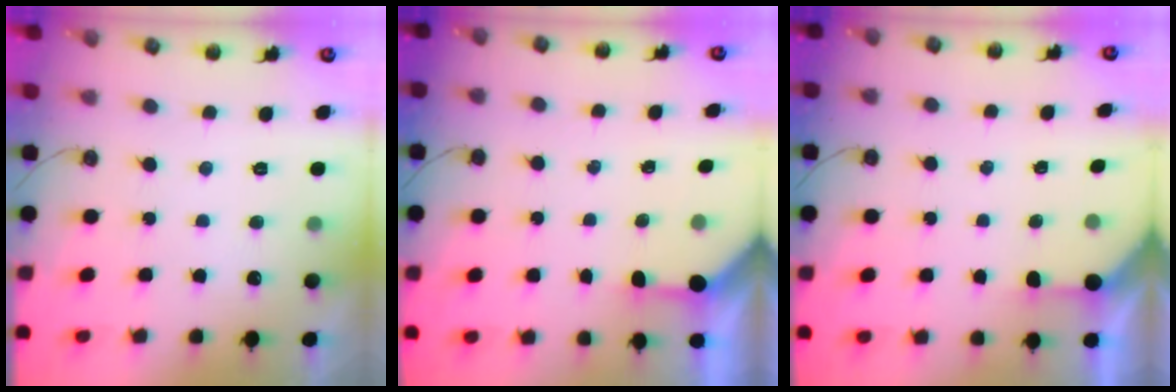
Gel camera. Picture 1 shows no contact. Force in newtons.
{"total": 2.8, "press": 2.8, "slide": 0.2}
{"total": 2.8, "press": 2.8, "slide": 0.3}